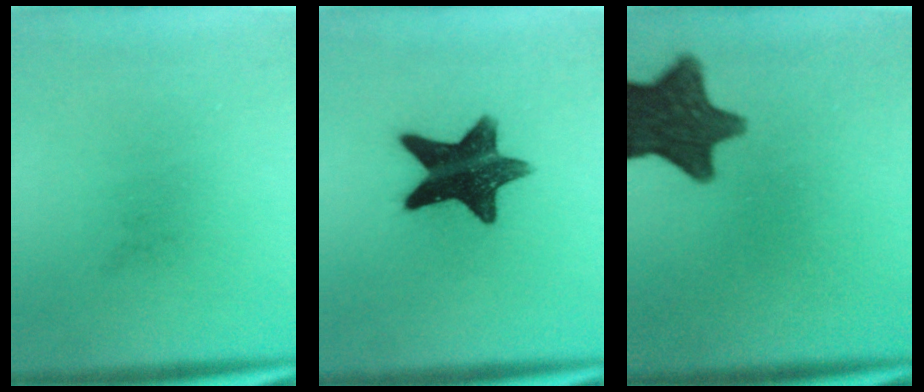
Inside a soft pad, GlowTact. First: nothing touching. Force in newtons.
{"total": 13.7}
{"total": 12.7}